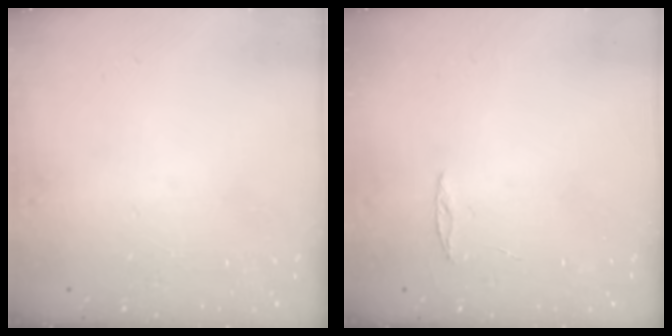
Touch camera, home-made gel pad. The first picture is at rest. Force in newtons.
{"total": 2.0, "press": 2.0, "slide": 0.2}